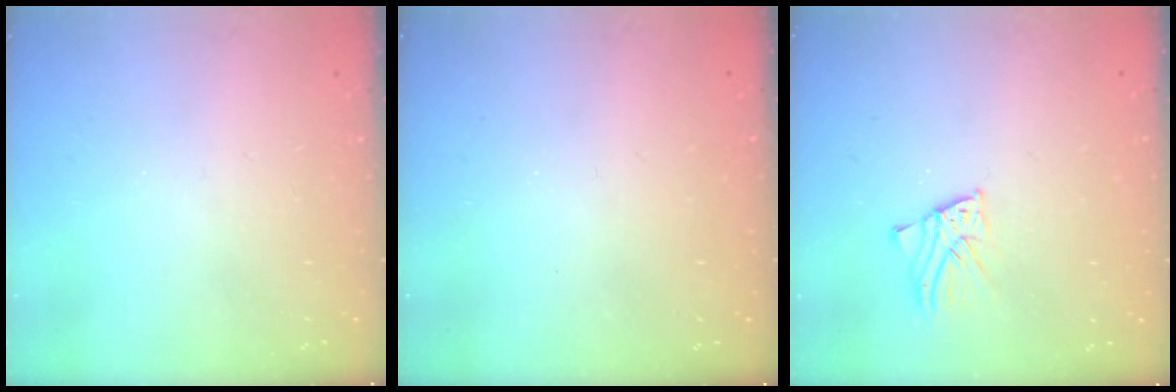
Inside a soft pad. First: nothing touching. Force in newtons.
{"total": 0.7, "press": 0.7, "slide": 0.0}
{"total": 3.2, "press": 3.2, "slide": 0.3}